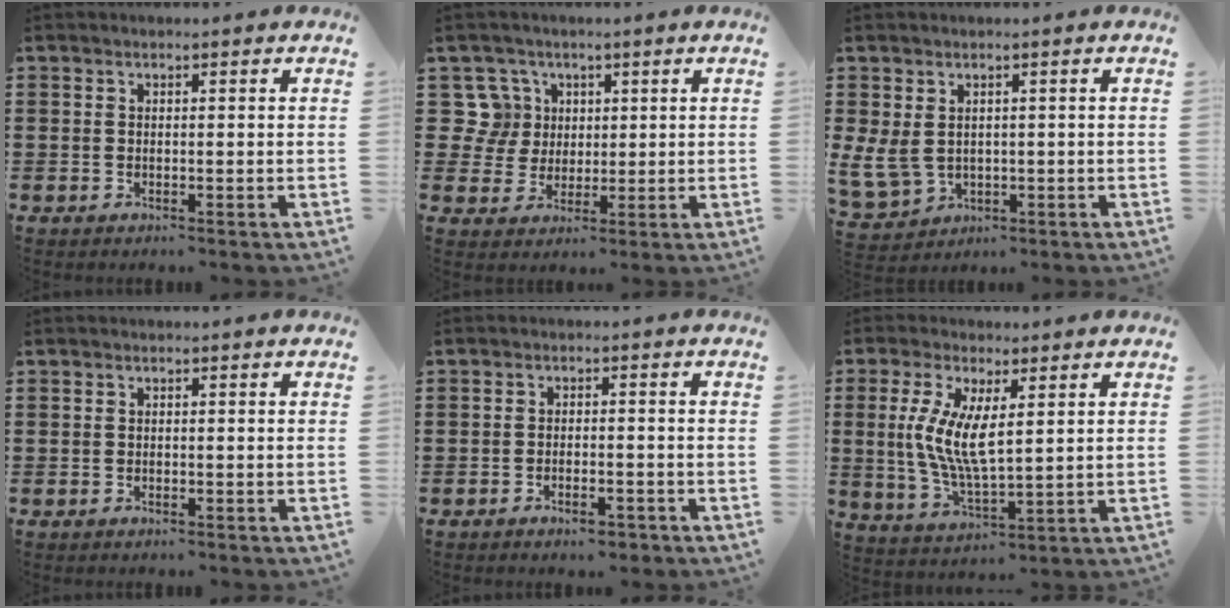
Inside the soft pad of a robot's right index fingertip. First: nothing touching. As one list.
[{"total": 7.3, "force": [2.2, 6.7, 2.1], "torque": [-0.080, 0.010, 0.040]}, {"total": 4.5, "force": [0.9, 3.7, 2.3], "torque": [-0.076, 0.001, 0.016]}, {"total": 0.0}, {"total": 2.6, "force": [-2.1, 0.7, 1.4], "torque": [-0.026, 0.001, -0.039]}, {"total": 8.2, "force": [1.2, 2.7, 7.6], "torque": [-0.162, -0.001, 0.020]}]